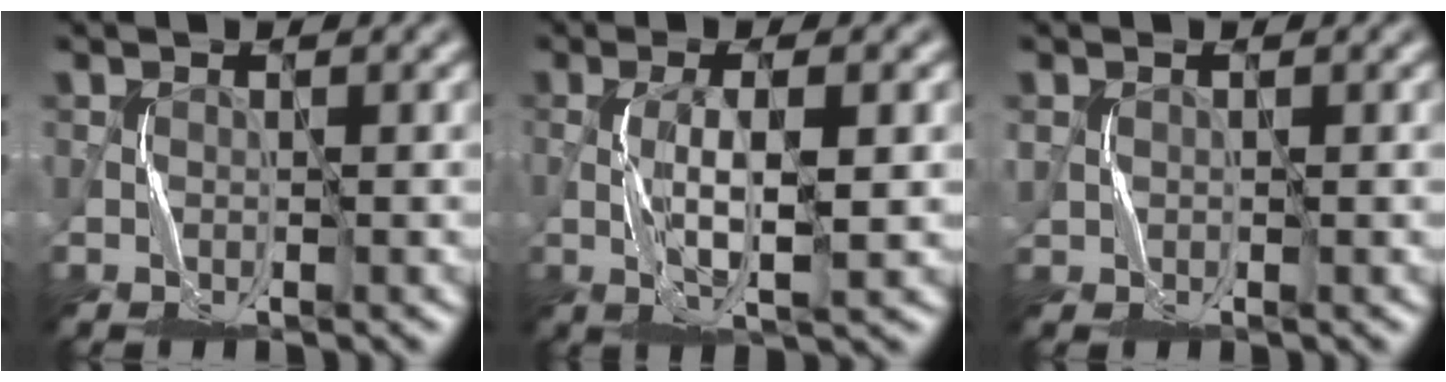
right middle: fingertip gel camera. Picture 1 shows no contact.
{"total": 4.6, "force": [-0.5, 0.9, 4.5], "torque": [-0.095, 0.000, -0.009]}
{"total": 0.6, "force": [0.2, 0.5, 0.3], "torque": [-0.013, -0.001, 0.007]}